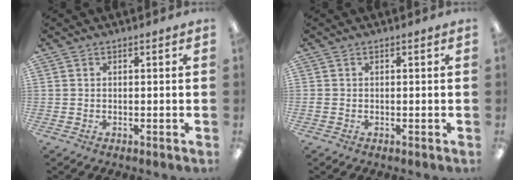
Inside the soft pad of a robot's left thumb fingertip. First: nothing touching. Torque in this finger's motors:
{"motor_torque": [0.05, -0.42, -0.47, 0.12, 0.00]}